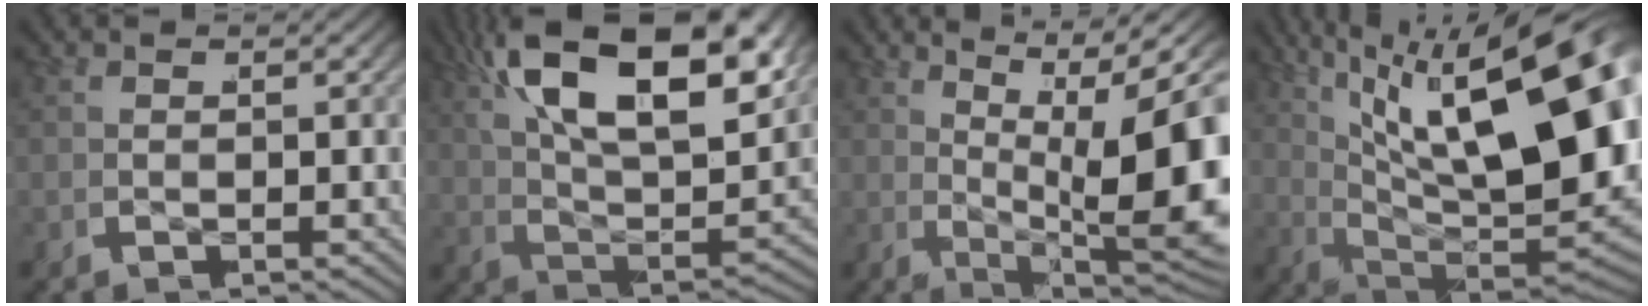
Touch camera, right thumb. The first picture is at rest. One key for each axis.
{"total": 13.3, "fx": 4.7, "fy": 5.9, "fz": 11.0, "tx": -0.211, "ty": -0.002, "tz": 0.073}
{"total": 11.7, "fx": 1.3, "fy": 4.3, "fz": 10.8, "tx": -0.160, "ty": -0.021, "tz": 0.040}
{"total": 19.1, "fx": 2.0, "fy": 10.0, "fz": 16.1, "tx": -0.261, "ty": -0.050, "tz": 0.060}